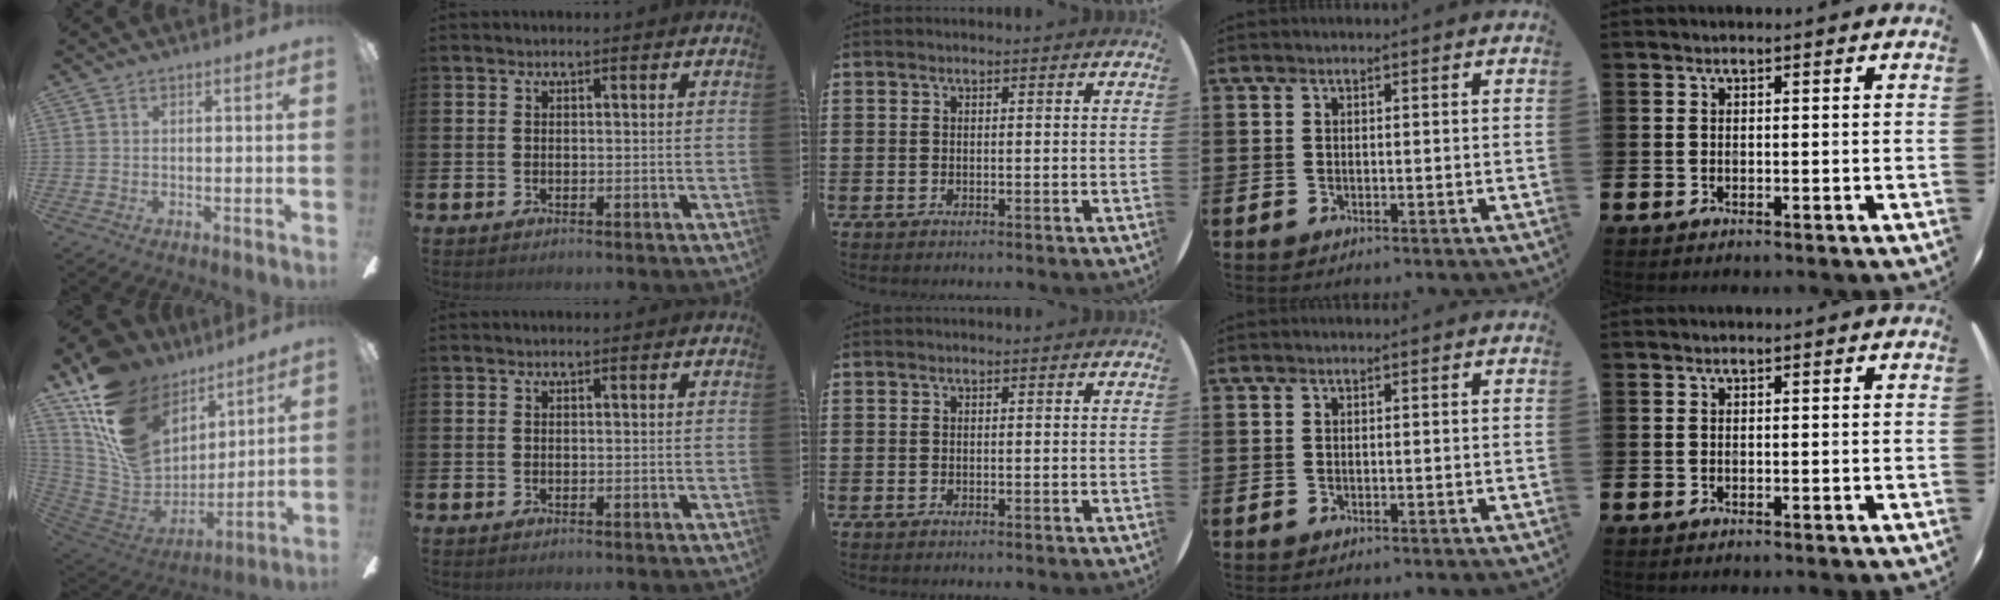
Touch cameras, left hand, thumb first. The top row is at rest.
{"thumb": {"total": 20.7, "force": [10.6, 14.4, 10.4], "torque": [-0.209, -0.058, 0.203]}}